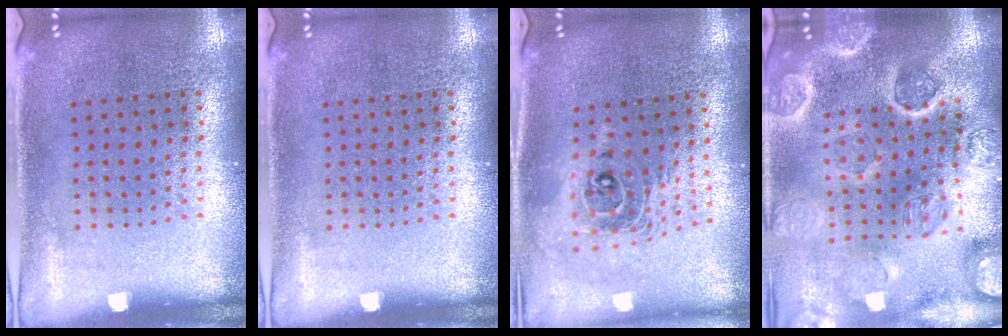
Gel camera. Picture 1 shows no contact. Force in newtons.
{"total": 0.0}
{"total": 2.0, "press": 1.6, "slide": 1.3}
{"total": 5.0, "press": 4.3, "slide": 2.4}